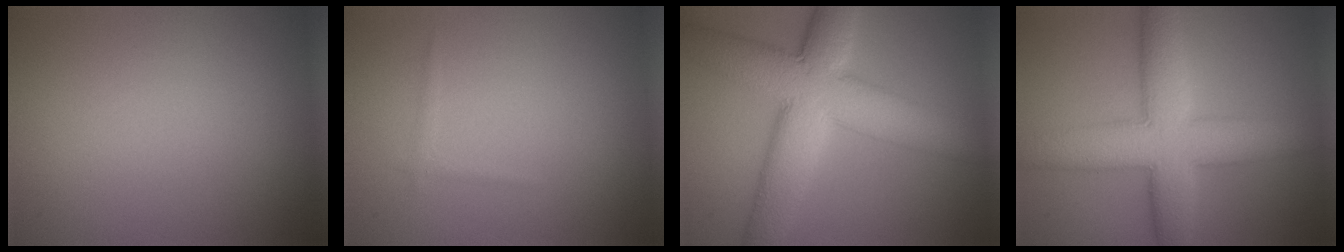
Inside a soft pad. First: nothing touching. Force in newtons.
{"total": 0.6, "press": 0.6, "slide": 0.0}
{"total": 10.6, "press": 10.6, "slide": 0.3}
{"total": 8.9, "press": 8.9, "slide": 0.2}